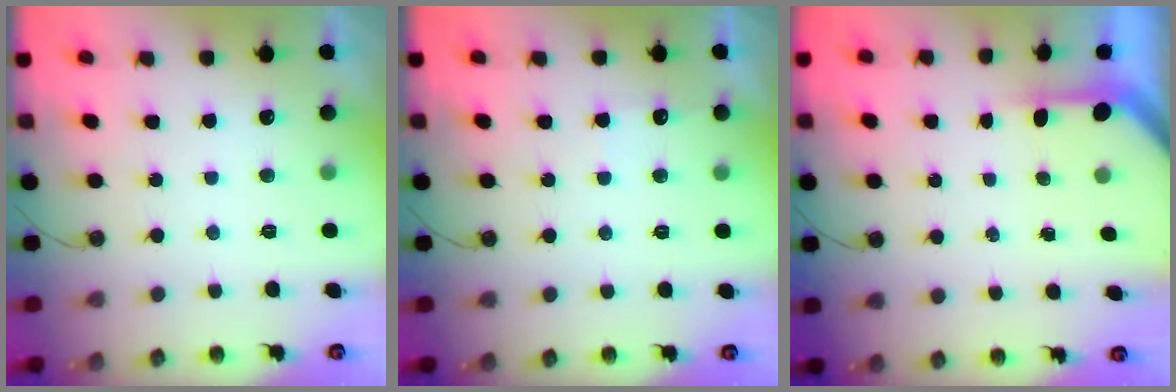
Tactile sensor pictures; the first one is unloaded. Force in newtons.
{"total": 4.3, "press": 4.2, "slide": 0.7}
{"total": 2.8, "press": 2.8, "slide": 0.2}